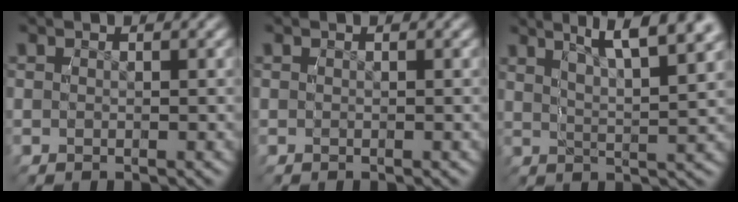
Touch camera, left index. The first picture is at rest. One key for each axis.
{"total": 0.0}
{"total": 7.1, "fx": 5.0, "fy": 1.3, "fz": 4.9, "tx": -0.060, "ty": 0.014, "tz": 0.074}